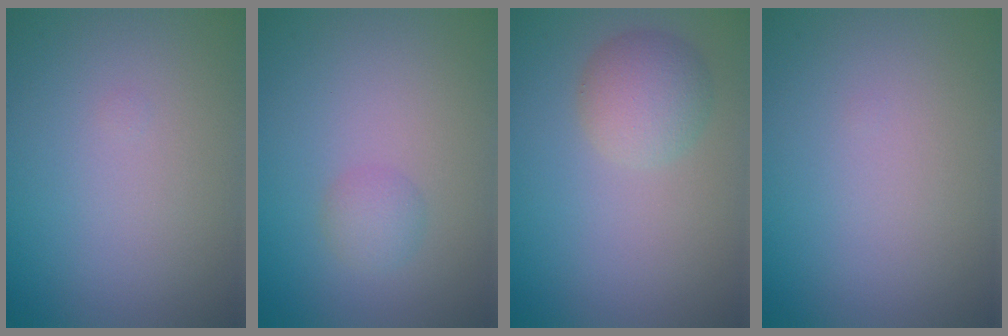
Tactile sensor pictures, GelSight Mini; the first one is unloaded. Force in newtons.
{"total": 1.4, "press": 1.4, "slide": 0.0}
{"total": 3.0, "press": 3.0, "slide": 0.1}
{"total": 0.0}